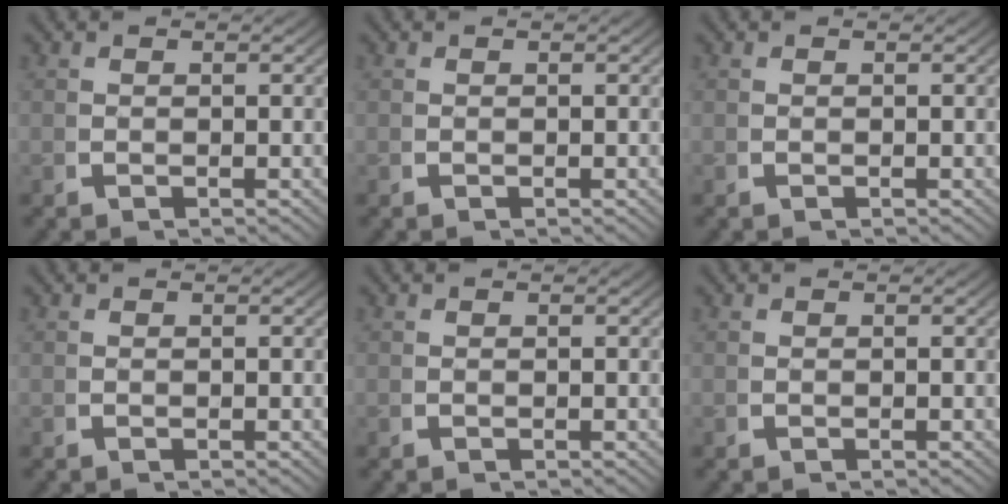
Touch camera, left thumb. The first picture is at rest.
{"total": 0.0}
{"total": 0.0}
{"total": 0.0}
{"total": 0.0}
{"total": 0.0}